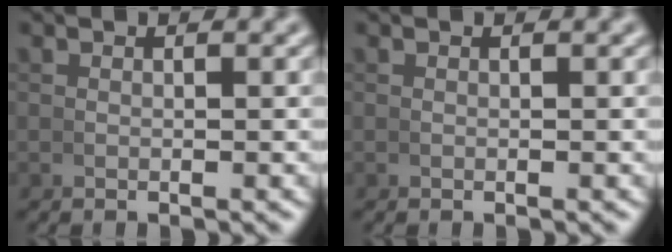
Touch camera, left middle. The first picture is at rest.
{"total": 0.0}